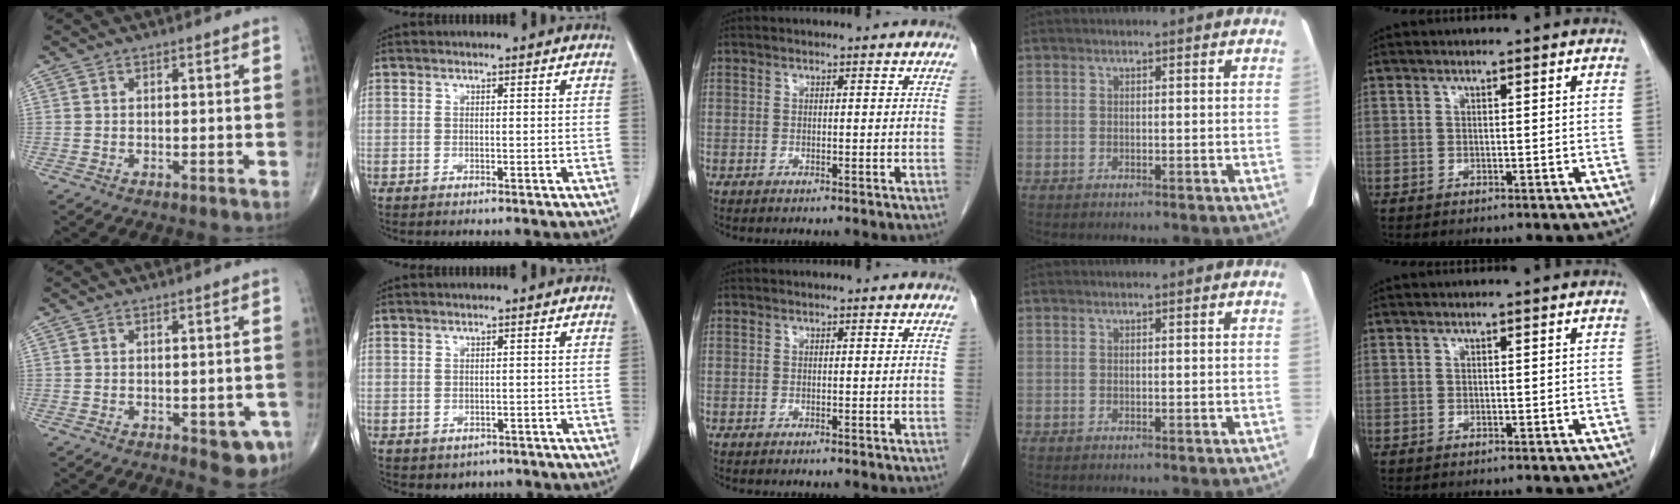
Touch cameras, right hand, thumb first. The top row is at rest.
{"thumb": {"total": 5.2, "force": [-2.1, 2.3, 4.2], "torque": [-0.028, 0.002, -0.020]}, "index": {"total": 2.2, "force": [-1.2, 1.8, 0.6], "torque": [-0.007, 0.003, -0.009]}}